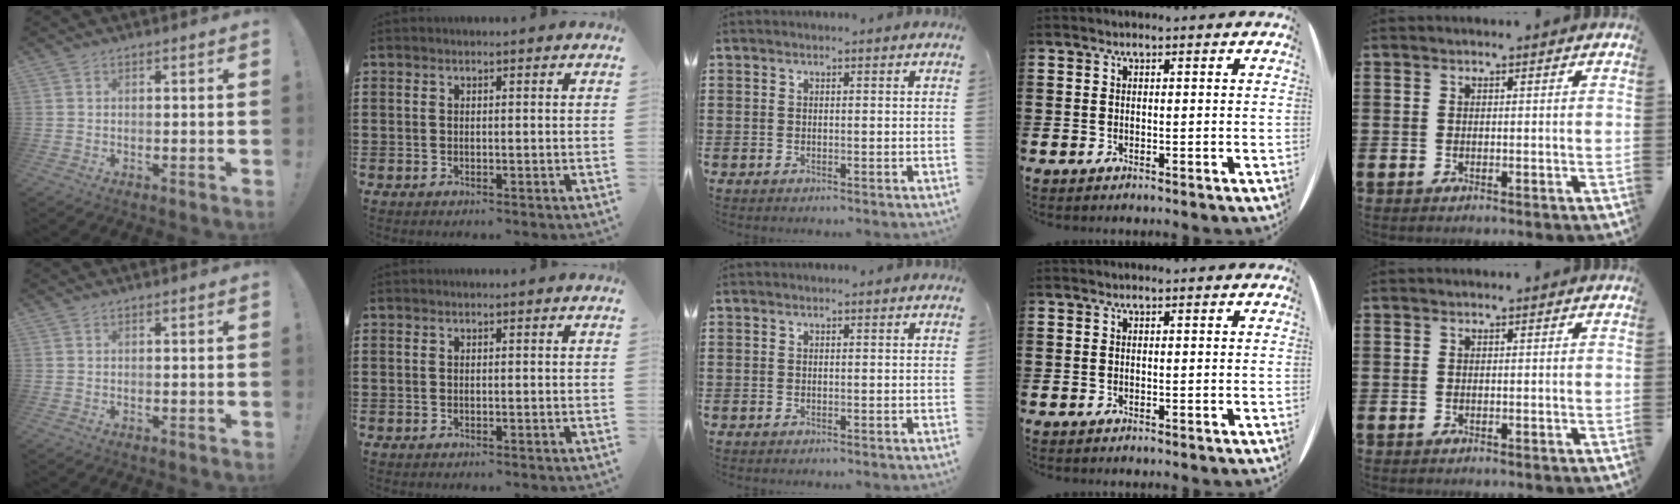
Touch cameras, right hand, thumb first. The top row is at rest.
{}